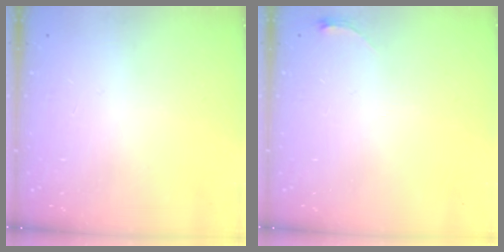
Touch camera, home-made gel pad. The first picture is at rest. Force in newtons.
{"total": 2.8, "press": 2.8, "slide": 0.4}